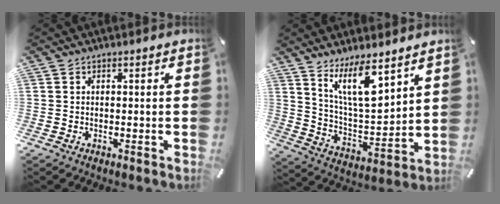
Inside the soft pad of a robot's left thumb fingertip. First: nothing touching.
{"total": 13.6, "force": [9.6, 4.3, 8.7], "torque": [-0.162, -0.050, 0.171]}